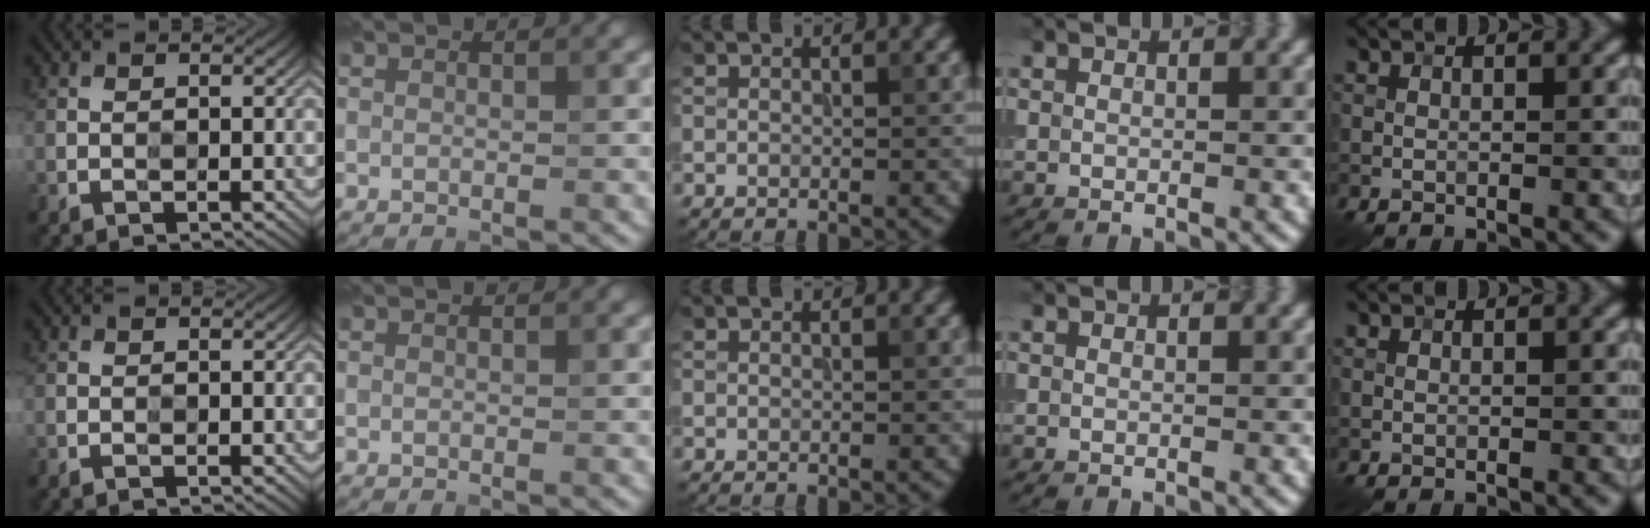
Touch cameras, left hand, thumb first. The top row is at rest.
{}